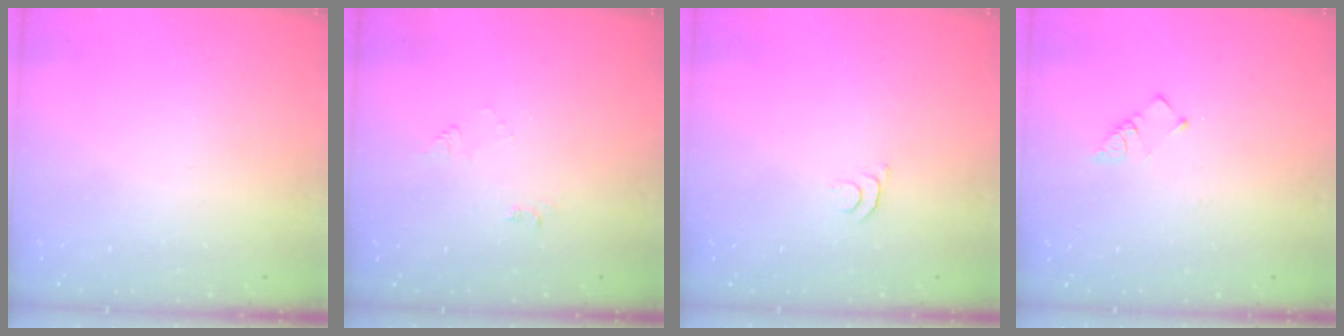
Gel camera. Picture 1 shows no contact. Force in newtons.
{"total": 4.8, "press": 4.7, "slide": 0.6}
{"total": 4.1, "press": 4.1, "slide": 0.5}
{"total": 2.7, "press": 2.7, "slide": 0.4}